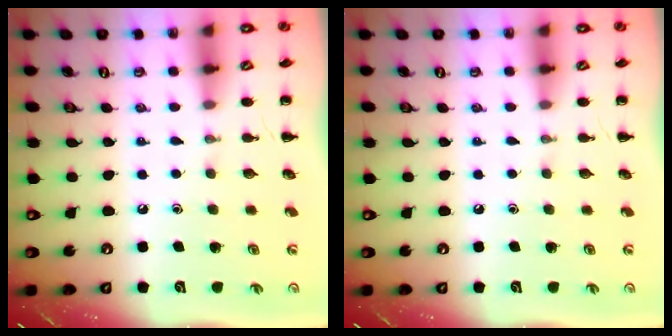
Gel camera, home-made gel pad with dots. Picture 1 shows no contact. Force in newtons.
{"total": 0.0}